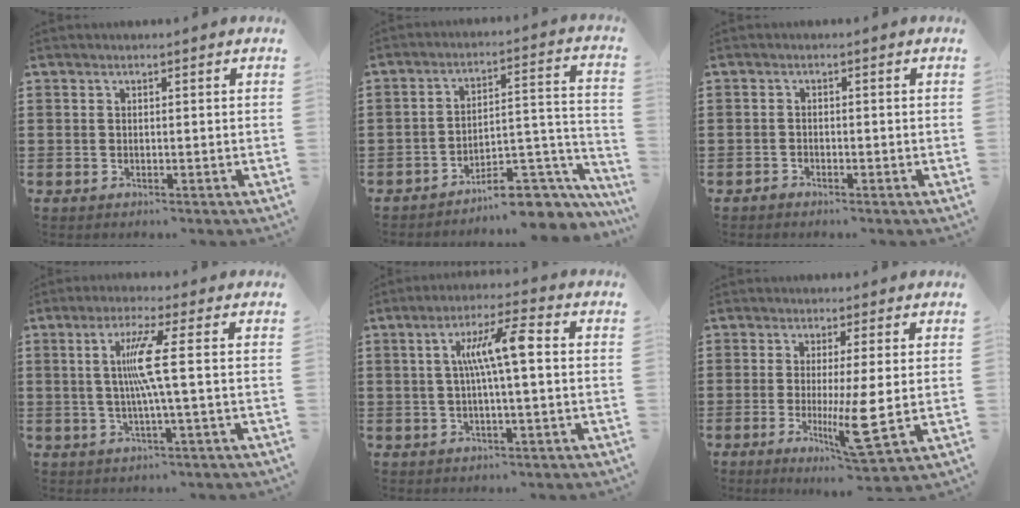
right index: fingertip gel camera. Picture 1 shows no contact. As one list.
[{"total": 8.6, "force": [-7.2, 2.7, 3.8], "torque": [-0.040, 0.025, -0.131]}, {"total": 0.9, "force": [-0.8, 0.3, 0.0], "torque": [-0.003, 0.001, -0.017]}, {"total": 7.1, "force": [0.4, -0.7, 7.1], "torque": [-0.149, -0.007, -0.007]}, {"total": 8.0, "force": [0.6, 1.0, 7.9], "torque": [-0.148, 0.010, 0.003]}, {"total": 7.5, "force": [-1.0, -0.3, 7.4], "torque": [-0.142, -0.024, -0.019]}]